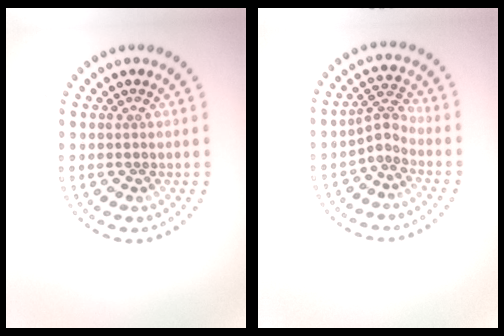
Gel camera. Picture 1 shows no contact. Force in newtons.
{"total": 2.2, "press": 1.6, "slide": 1.5}